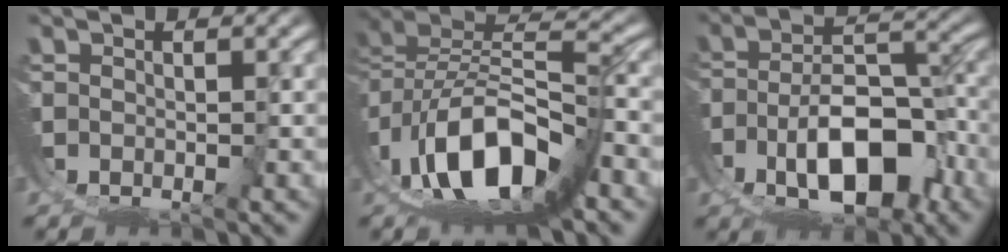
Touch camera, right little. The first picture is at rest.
{"total": 11.0, "force": [-0.8, 6.0, 9.2], "torque": [-0.155, -0.021, -0.002]}
{"total": 9.3, "force": [-0.1, 4.7, 8.0], "torque": [-0.127, -0.021, 0.017]}